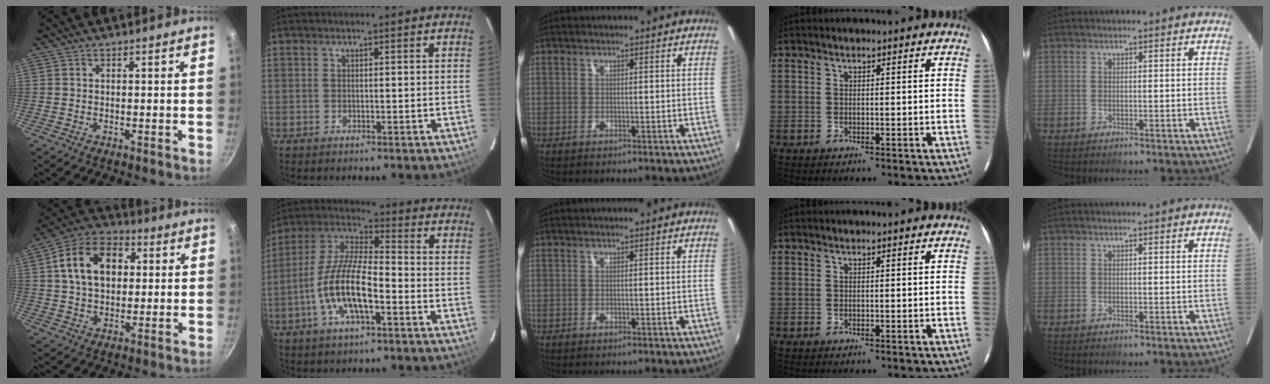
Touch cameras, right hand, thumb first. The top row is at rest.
{"thumb": {"total": 14.5, "force": [3.1, 10.1, 9.9], "torque": [-0.144, 0.020, 0.036]}, "index": {"total": 13.6, "force": [-5.0, 4.3, 11.9], "torque": [-0.245, -0.003, -0.095]}}